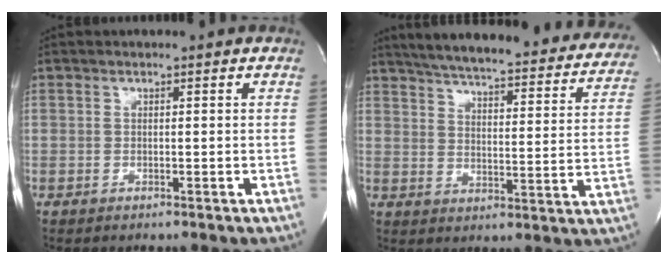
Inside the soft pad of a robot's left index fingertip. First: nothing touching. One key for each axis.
{"total": 32.0, "fx": 28.3, "fy": 6.1, "fz": 13.7, "tx": -0.216, "ty": -0.052, "tz": 0.341}